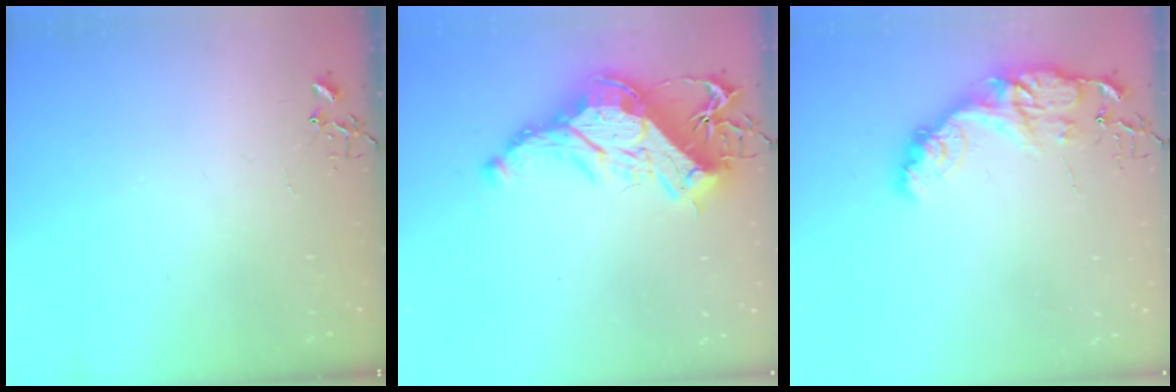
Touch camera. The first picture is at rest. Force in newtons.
{"total": 21.4, "press": 21.2, "slide": 2.9}
{"total": 14.8, "press": 14.8, "slide": 1.1}